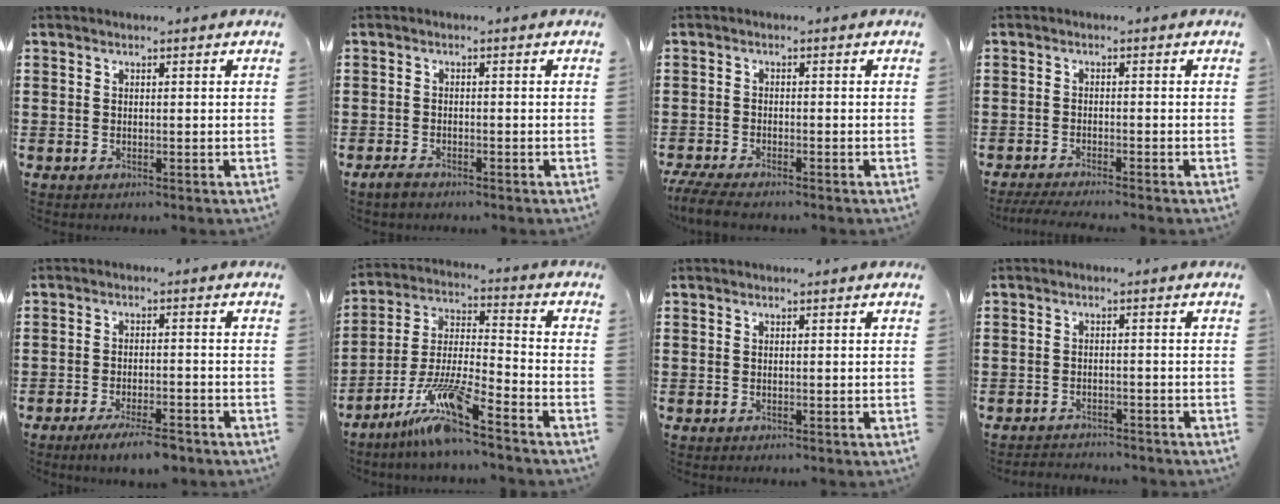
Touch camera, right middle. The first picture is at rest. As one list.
[{"total": 1.5, "force": [-1.2, 0.6, 0.6], "torque": [-0.022, -0.001, -0.027]}, {"total": 3.1, "force": [-2.9, 0.1, 1.2], "torque": [-0.042, -0.010, -0.063]}, {"total": 2.3, "force": [-2.1, -0.2, 1.0], "torque": [-0.021, -0.002, -0.043]}, {"total": 4.4, "force": [-3.5, 0.5, 2.6], "torque": [-0.044, 0.000, -0.063]}, {"total": 11.1, "force": [-8.8, 0.3, 6.8], "torque": [-0.147, -0.006, -0.177]}, {"total": 0.0}, {"total": 2.0, "force": [-2.0, 0.2, -0.1], "torque": [-0.005, 0.000, -0.043]}]